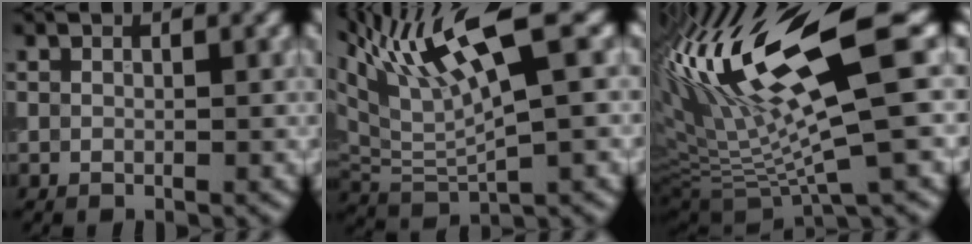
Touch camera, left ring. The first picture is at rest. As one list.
[{"total": 9.3, "force": [5.2, 1.6, 7.5], "torque": [-0.145, 0.014, 0.099]}, {"total": 14.4, "force": [3.8, 3.3, 13.5], "torque": [-0.247, 0.011, 0.075]}]